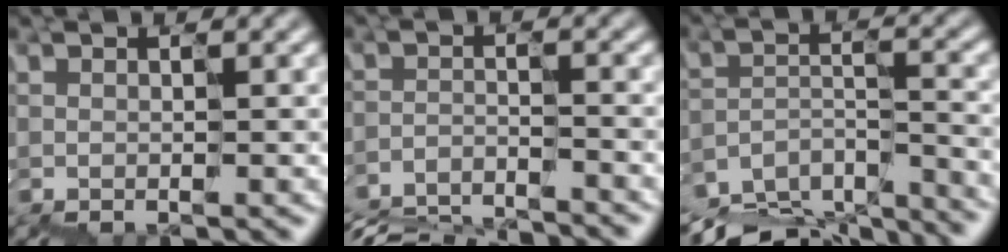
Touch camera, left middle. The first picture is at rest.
{"total": 9.0, "force": [-8.9, 1.0, 1.0], "torque": [-0.027, -0.021, -0.133]}
{"total": 11.3, "force": [-11.1, 1.8, 1.4], "torque": [-0.034, -0.006, -0.161]}